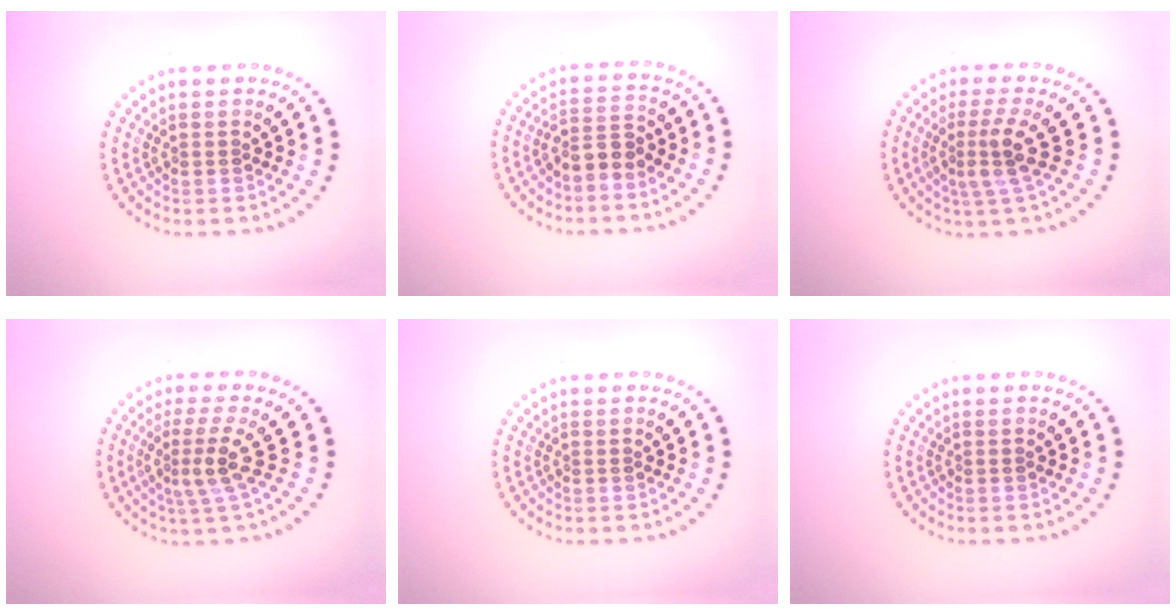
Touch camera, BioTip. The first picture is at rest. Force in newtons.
{"total": 2.5, "press": 2.2, "slide": 1.2}
{"total": 3.2, "press": 2.3, "slide": 2.2}
{"total": 3.2, "press": 2.3, "slide": 2.2}
{"total": 0.0}
{"total": 0.0}